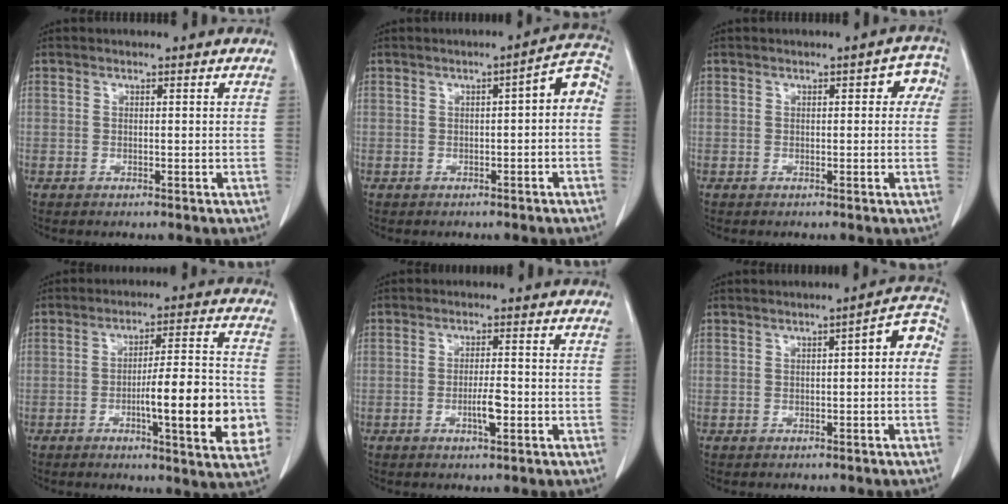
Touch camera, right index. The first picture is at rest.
{"total": 4.9, "force": [-0.4, 1.3, 4.7], "torque": [-0.053, 0.029, -0.011]}
{"total": 3.3, "force": [0.5, 1.8, 2.7], "torque": [-0.019, 0.025, 0.000]}
{"total": 14.6, "force": [-3.6, 1.7, 14.1], "torque": [-0.193, 0.001, -0.051]}
{"total": 3.5, "force": [-1.2, 0.5, 3.3], "torque": [-0.058, 0.000, -0.020]}
{"total": 4.4, "force": [-0.1, 1.4, 4.2], "torque": [-0.046, 0.029, -0.008]}